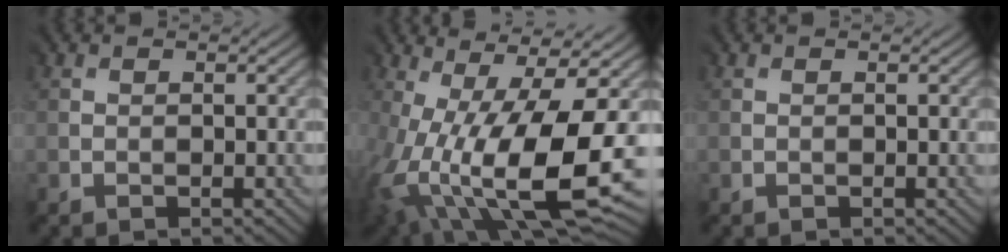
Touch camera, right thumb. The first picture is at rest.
{"total": 16.6, "force": [-3.7, 6.8, 14.7], "torque": [-0.279, -0.046, -0.048]}
{"total": 0.0}